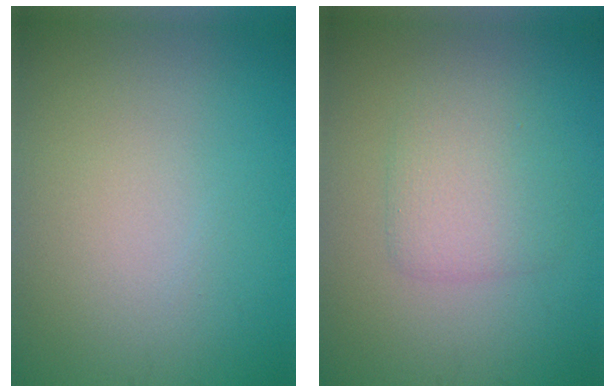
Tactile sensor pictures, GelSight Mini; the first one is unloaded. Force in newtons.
{"total": 3.0, "press": 3.0, "slide": 0.0}